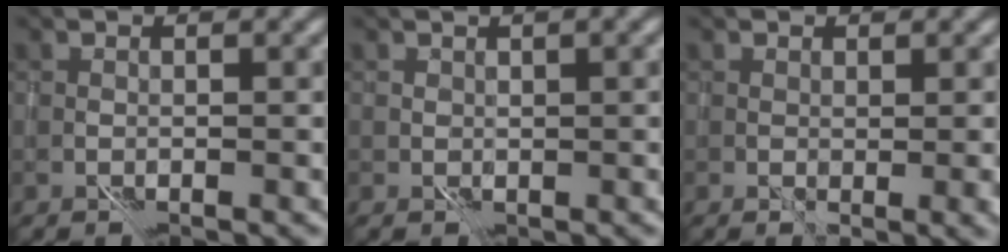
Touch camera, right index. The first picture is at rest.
{"total": 1.3, "force": [0.5, 0.6, 1.0], "torque": [-0.009, 0.009, 0.014]}
{"total": 1.9, "force": [0.7, 0.4, 1.7], "torque": [-0.024, -0.004, 0.022]}